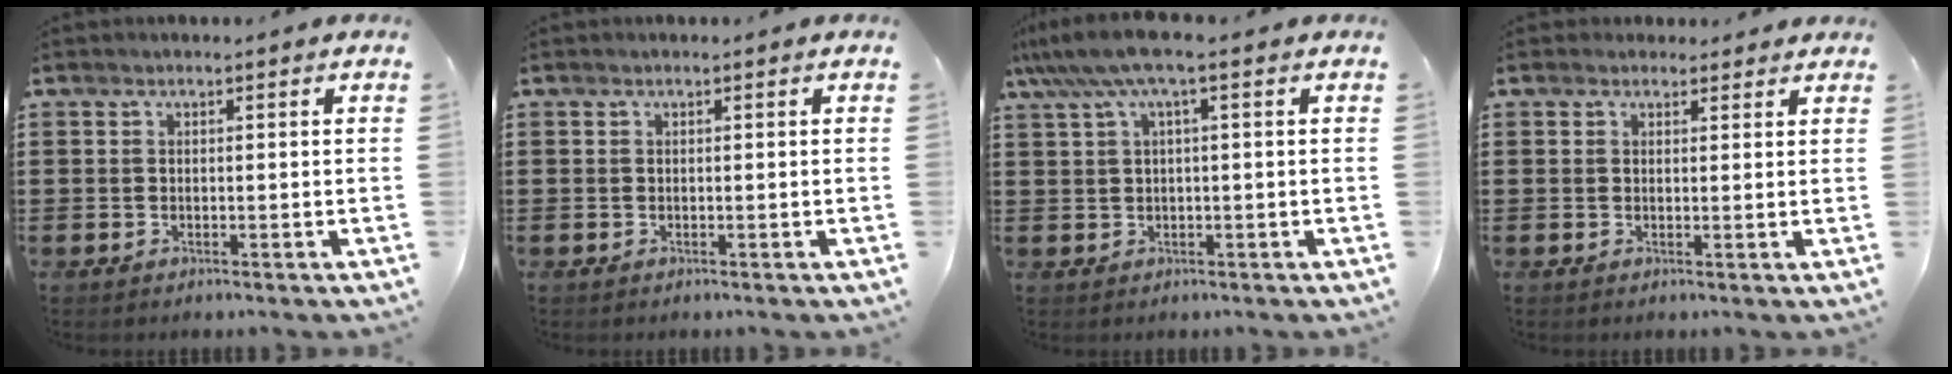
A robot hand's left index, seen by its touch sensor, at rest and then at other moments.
{"total": 0.0}
{"total": 5.2, "force": [1.5, 0.8, 4.9], "torque": [-0.109, -0.003, 0.022]}
{"total": 1.6, "force": [1.4, 0.8, 0.2], "torque": [0.001, 0.003, 0.026]}